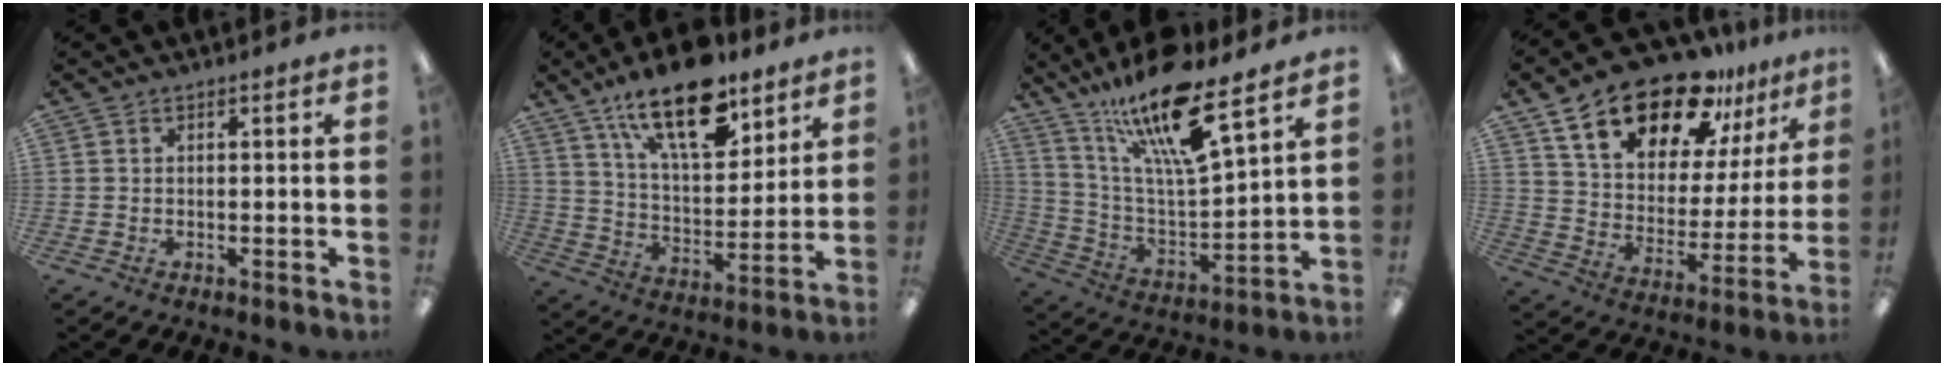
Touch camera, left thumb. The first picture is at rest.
{"total": 19.6, "force": [13.2, 8.5, 11.8], "torque": [-0.191, -0.067, 0.225]}
{"total": 19.1, "force": [13.5, 4.8, 12.6], "torque": [-0.231, -0.078, 0.227]}
{"total": 21.4, "force": [15.2, 10.2, 11.2], "torque": [-0.186, -0.090, 0.266]}